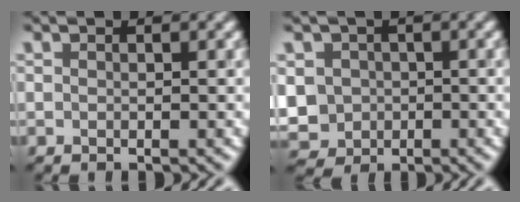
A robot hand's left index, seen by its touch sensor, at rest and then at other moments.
{"total": 5.6, "force": [-0.8, 5.1, 2.0], "torque": [-0.051, 0.000, -0.034]}